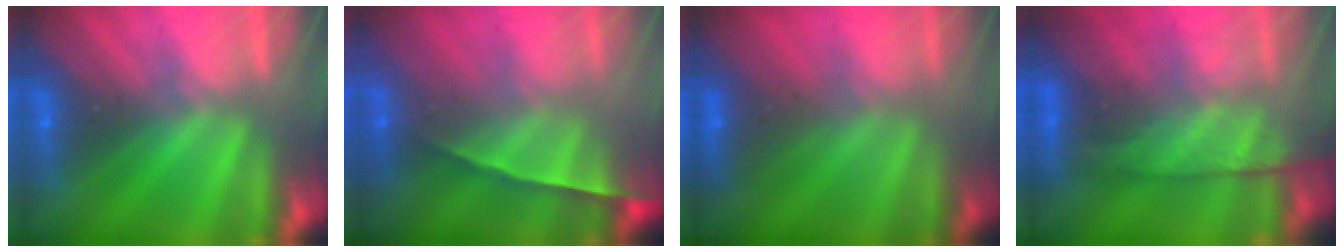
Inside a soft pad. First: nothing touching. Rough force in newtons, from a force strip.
{"total": 1.5}
{"total": 2.9}
{"total": 12.7}